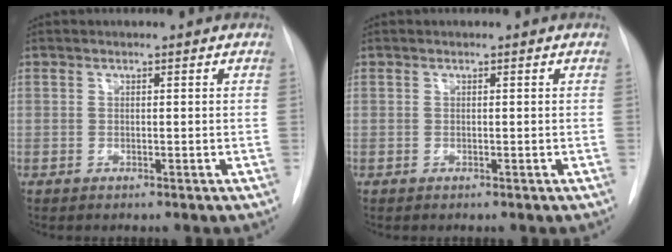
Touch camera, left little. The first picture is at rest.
{"total": 0.0}